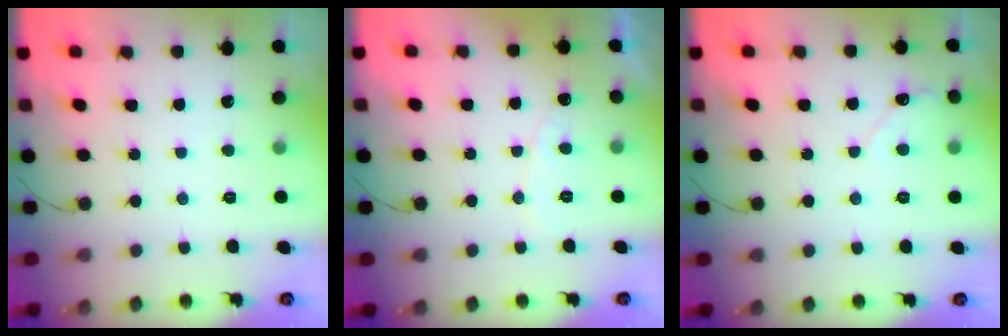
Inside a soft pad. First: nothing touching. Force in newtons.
{"total": 4.4, "press": 4.4, "slide": 0.3}
{"total": 4.4, "press": 4.4, "slide": 0.4}